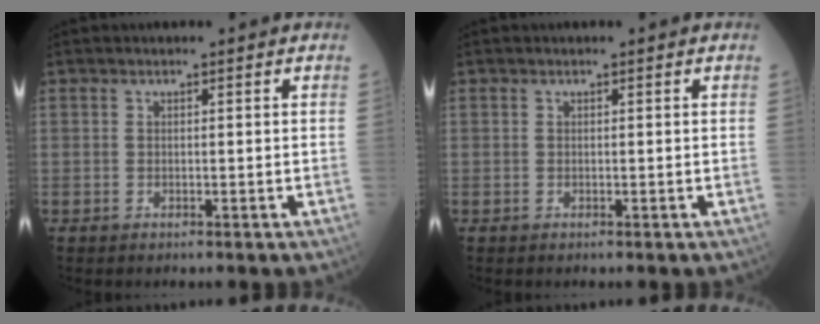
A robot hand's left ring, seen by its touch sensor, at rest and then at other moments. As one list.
[{"total": 0.0}]